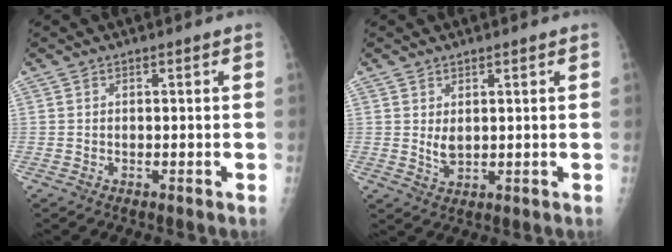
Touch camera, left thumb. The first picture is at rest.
{"total": 3.1, "force": [1.1, 1.6, 2.4], "torque": [-0.039, -0.015, 0.026]}